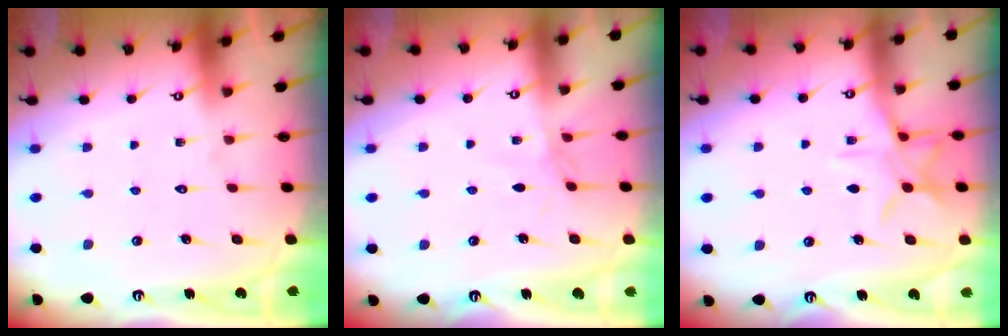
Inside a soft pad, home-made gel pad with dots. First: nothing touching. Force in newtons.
{"total": 1.8, "press": 1.8, "slide": 0.3}
{"total": 9.5, "press": 9.5, "slide": 0.6}